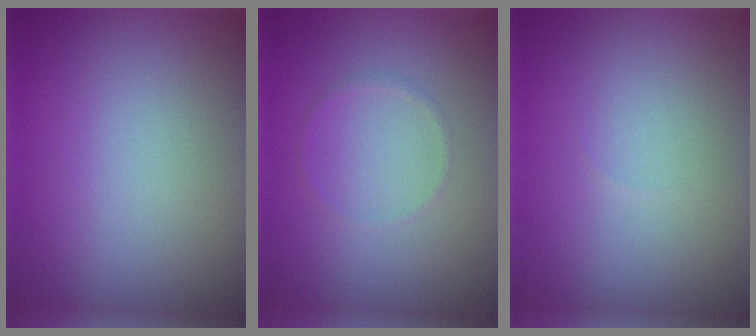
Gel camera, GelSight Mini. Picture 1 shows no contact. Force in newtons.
{"total": 0.6, "press": 0.6, "slide": 0.1}
{"total": 0.0}